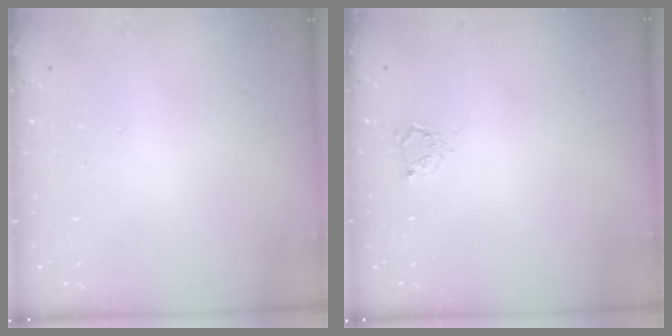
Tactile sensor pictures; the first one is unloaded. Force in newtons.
{"total": 3.1, "press": 3.1, "slide": 0.4}